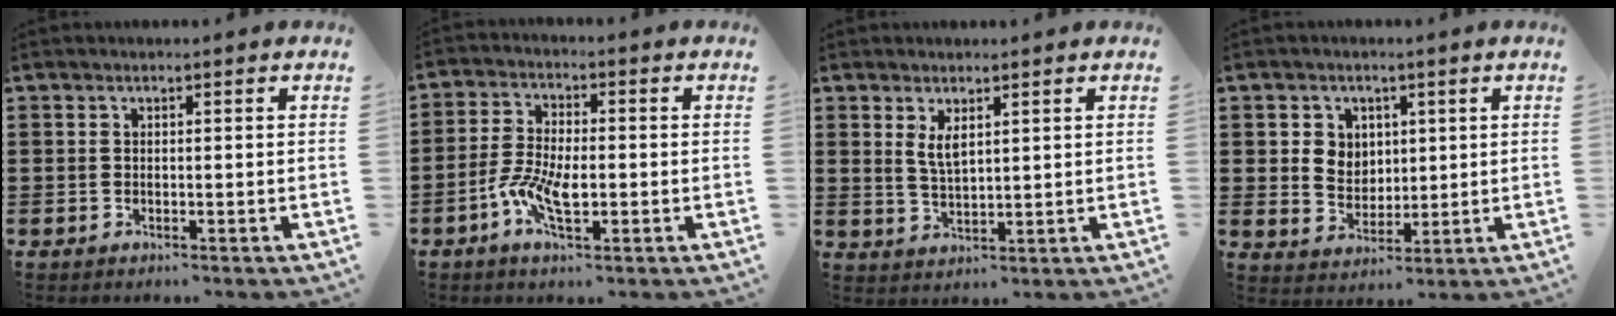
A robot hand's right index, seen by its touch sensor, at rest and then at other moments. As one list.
[{"total": 6.7, "force": [-2.1, 2.6, 5.8], "torque": [-0.123, -0.001, -0.042]}, {"total": 3.1, "force": [1.6, 1.2, 2.4], "torque": [-0.052, 0.003, 0.027]}, {"total": 4.4, "force": [1.5, 4.0, 1.0], "torque": [-0.030, 0.011, 0.026]}]